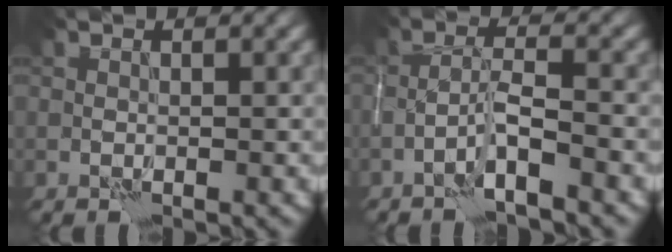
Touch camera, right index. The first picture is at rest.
{"total": 2.8, "force": [-1.9, -0.2, 2.0], "torque": [-0.043, 0.013, -0.039]}